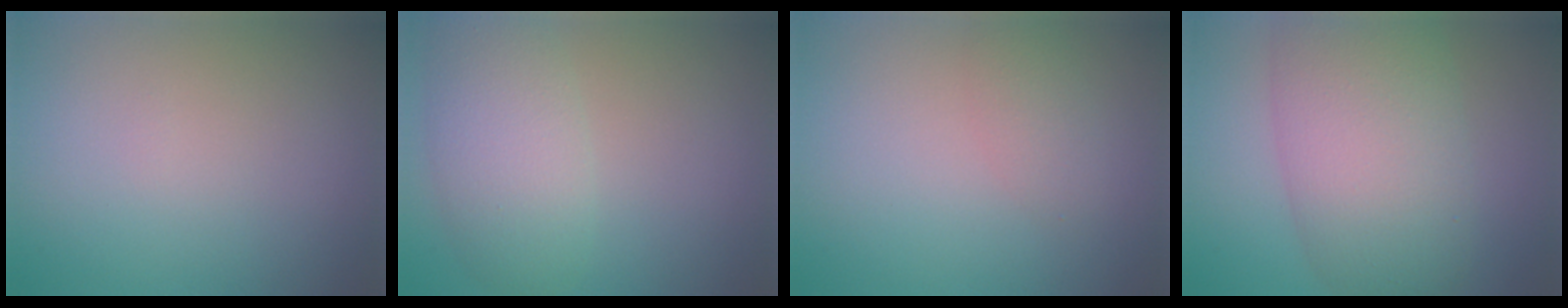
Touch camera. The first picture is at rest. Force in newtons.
{"total": 5.1, "press": 5.1, "slide": 0.2}
{"total": 1.6, "press": 1.6, "slide": 0.1}
{"total": 10.3, "press": 10.3, "slide": 0.2}